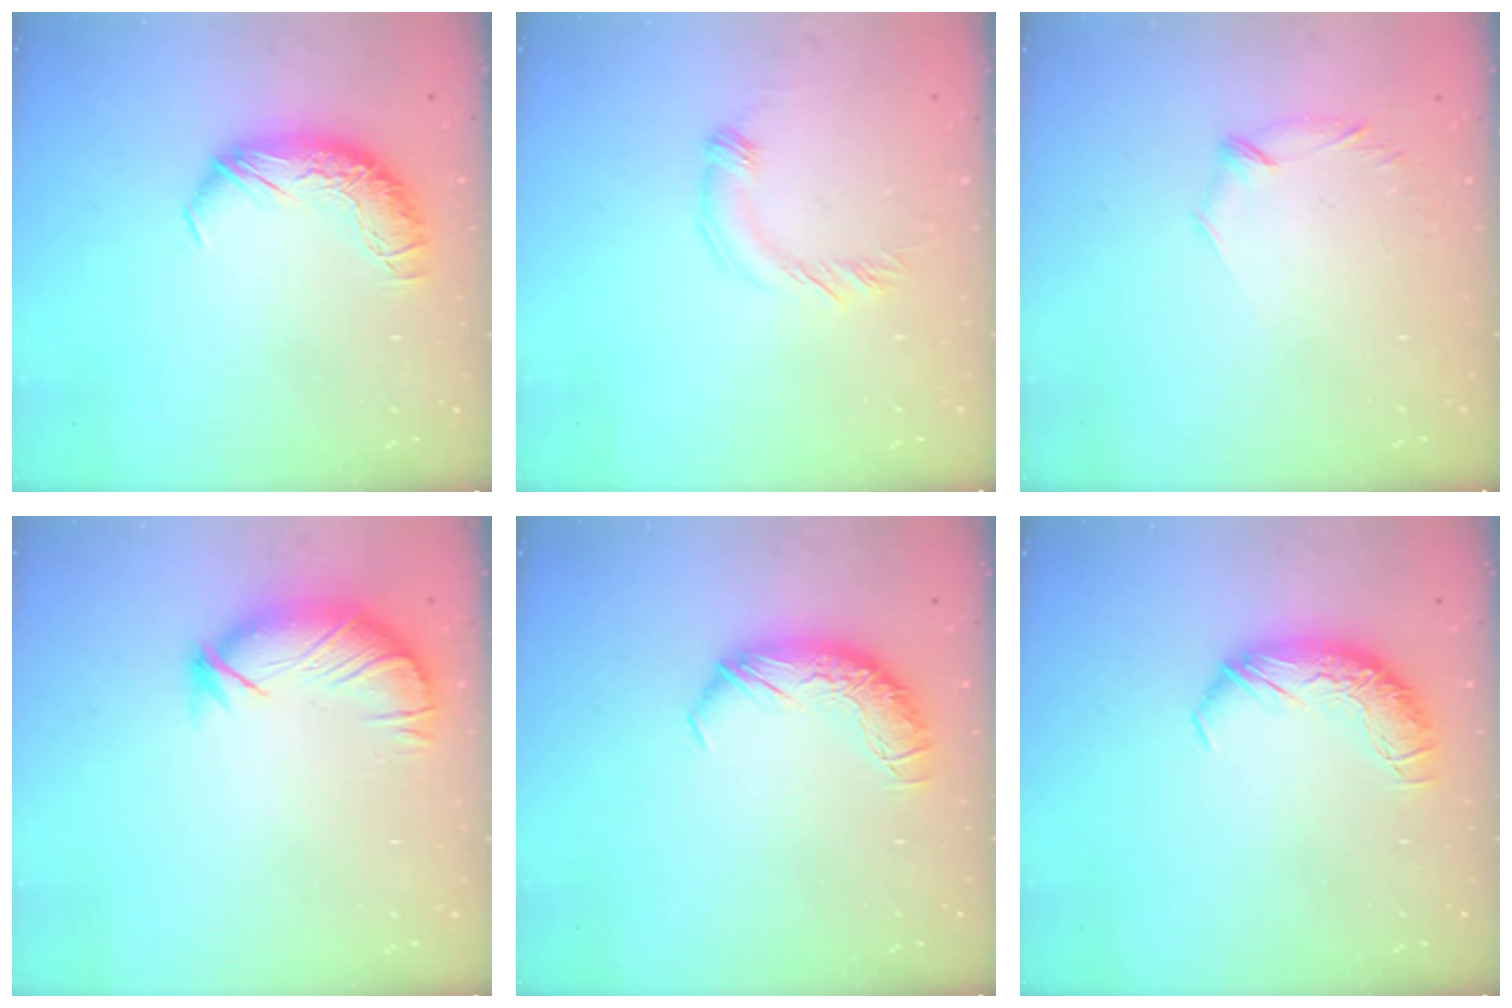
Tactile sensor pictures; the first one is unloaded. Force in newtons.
{"total": 3.0, "press": 2.9, "slide": 0.8}
{"total": 5.9, "press": 5.7, "slide": 1.3}
{"total": 3.9, "press": 3.3, "slide": 2.1}
{"total": 0.0}
{"total": 0.0}